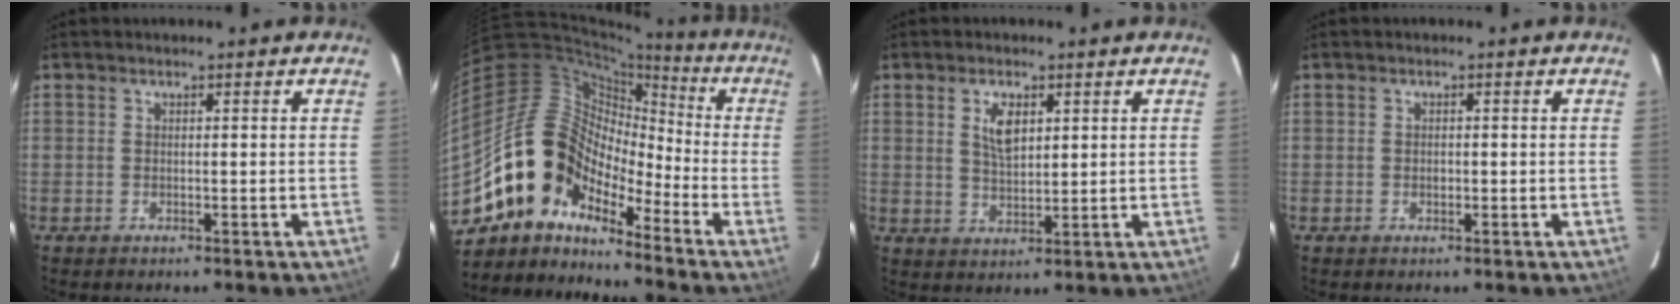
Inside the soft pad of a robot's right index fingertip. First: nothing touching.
{"total": 13.2, "force": [-9.7, 7.3, 5.1], "torque": [-0.091, 0.029, -0.202]}
{"total": 5.2, "force": [1.9, 2.5, 4.1], "torque": [-0.072, 0.003, 0.039]}
{"total": 1.0, "force": [-0.2, 0.8, 0.5], "torque": [-0.008, 0.002, -0.003]}